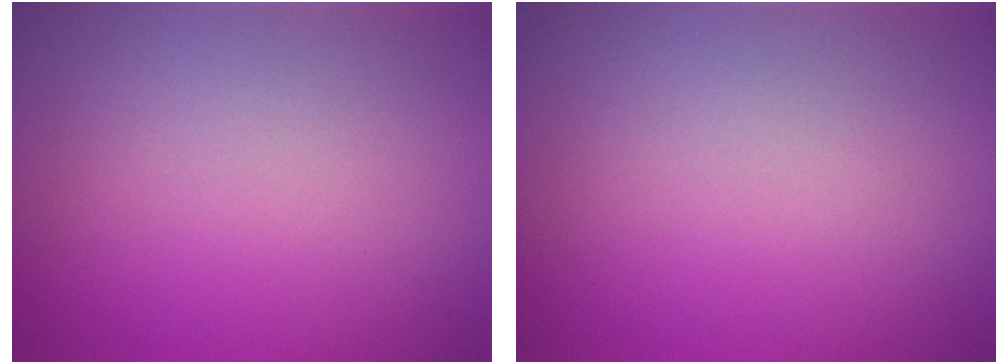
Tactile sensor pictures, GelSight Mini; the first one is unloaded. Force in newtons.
{"total": 0.0}